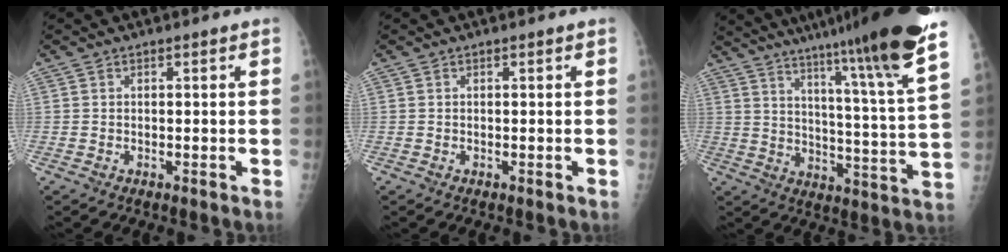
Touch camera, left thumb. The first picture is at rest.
{"total": 0.0}
{"total": 25.2, "force": [18.6, 0.3, 17.0], "torque": [-0.242, -0.095, 0.265]}